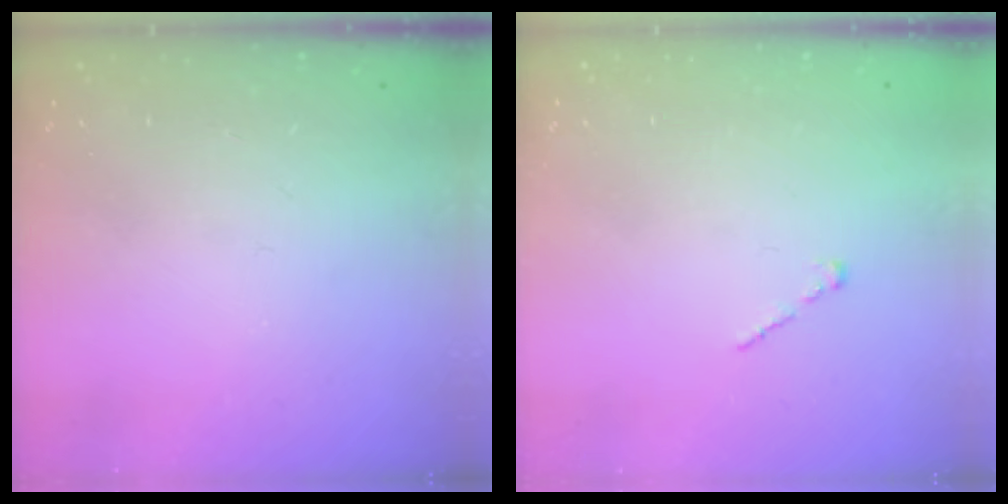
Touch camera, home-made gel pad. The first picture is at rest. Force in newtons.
{"total": 1.0, "press": 0.8, "slide": 0.5}